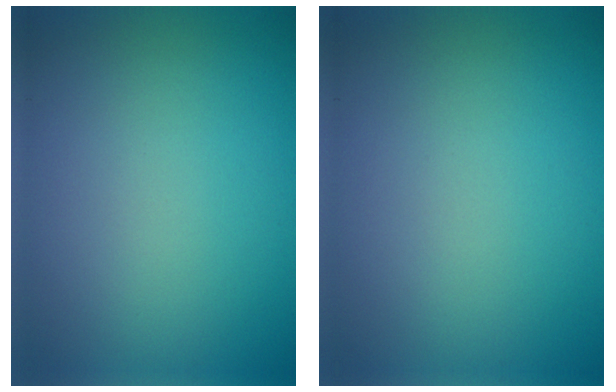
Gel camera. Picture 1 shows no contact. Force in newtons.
{"total": 0.0}